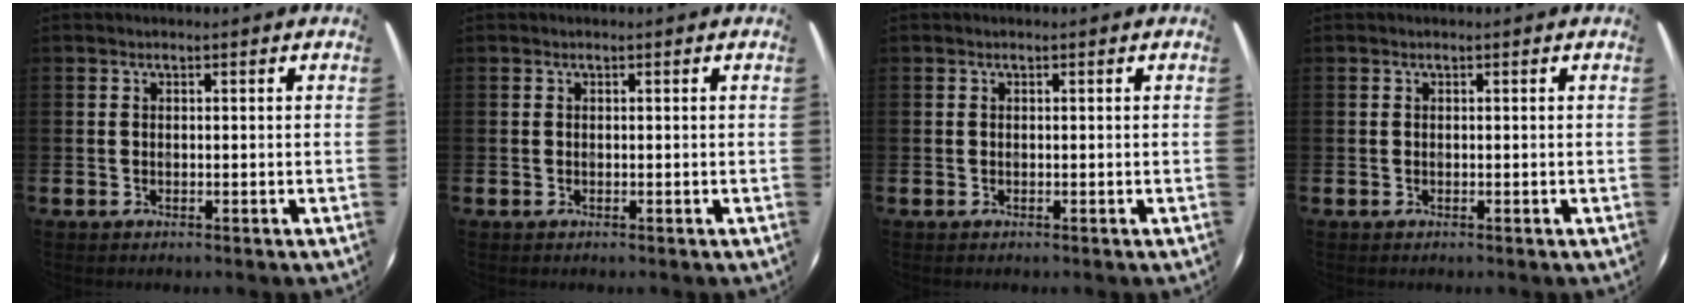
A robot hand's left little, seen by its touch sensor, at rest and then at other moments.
{"total": 0.0}
{"total": 0.0}
{"total": 0.0}